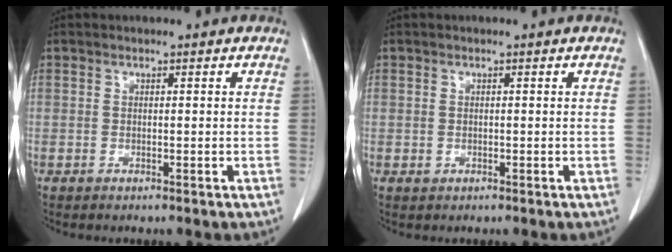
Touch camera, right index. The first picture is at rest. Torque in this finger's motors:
{"motor_torque": [-1.04, 1.07, -0.32, -0.13]}